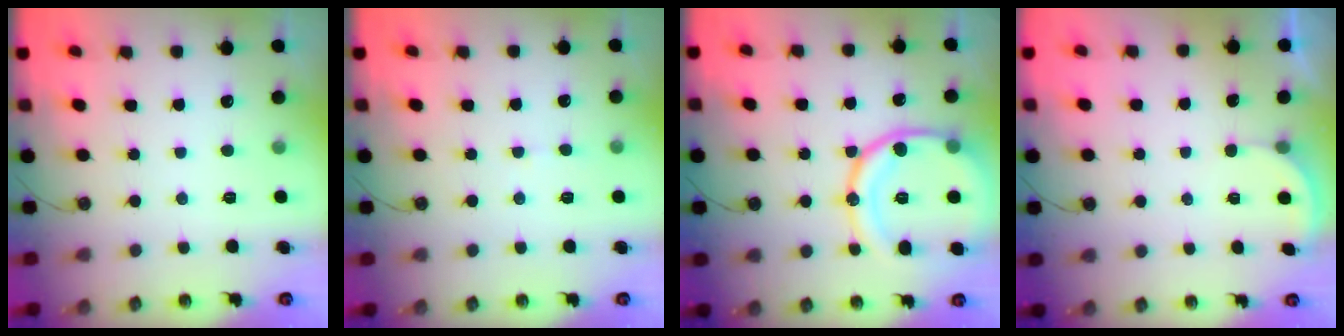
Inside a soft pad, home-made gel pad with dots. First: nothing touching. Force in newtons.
{"total": 4.2, "press": 4.1, "slide": 0.4}
{"total": 18.7, "press": 18.6, "slide": 1.8}
{"total": 1.4, "press": 1.3, "slide": 0.5}